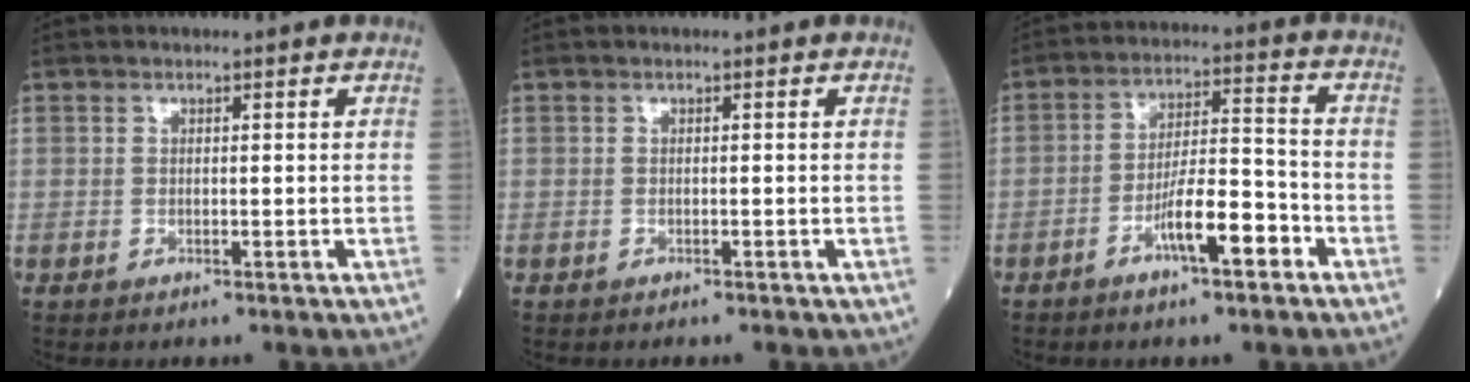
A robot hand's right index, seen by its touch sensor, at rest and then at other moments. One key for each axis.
{"total": 0.8, "fx": -0.7, "fy": 0.3, "fz": 0.3, "tx": -0.008, "ty": 0.000, "tz": -0.008}
{"total": 8.2, "fx": -4.2, "fy": 1.4, "fz": 6.9, "tx": -0.120, "ty": 0.010, "tz": -0.070}